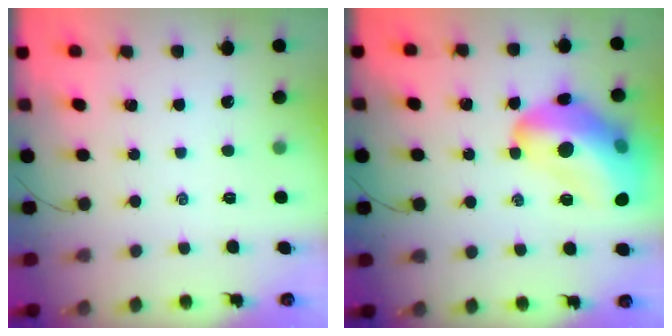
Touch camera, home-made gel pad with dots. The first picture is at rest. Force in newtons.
{"total": 22.2, "press": 21.9, "slide": 3.7}